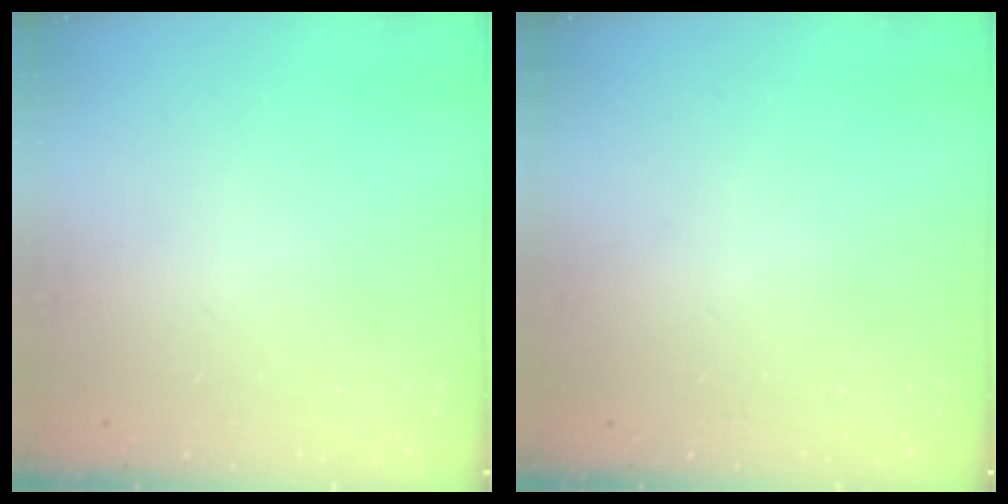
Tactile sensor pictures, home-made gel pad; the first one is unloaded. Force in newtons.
{"total": 0.0}